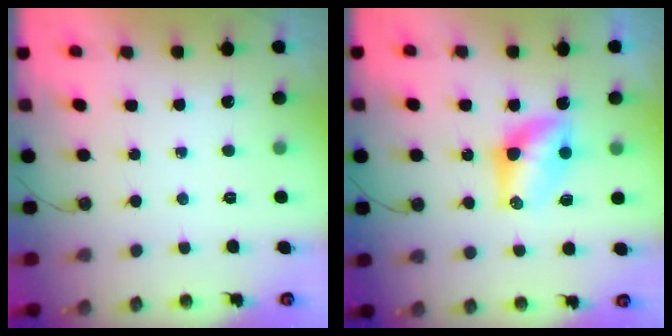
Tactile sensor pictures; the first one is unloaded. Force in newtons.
{"total": 8.2, "press": 8.2, "slide": 0.7}